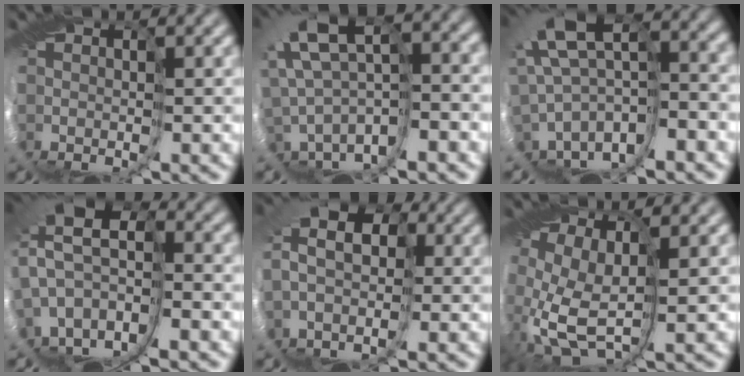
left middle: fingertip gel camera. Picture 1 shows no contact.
{"total": 4.8, "force": [2.1, 0.9, 4.2], "torque": [-0.089, 0.029, 0.035]}
{"total": 6.1, "force": [-0.7, 2.3, 5.6], "torque": [-0.131, 0.022, 0.000]}
{"total": 8.2, "force": [1.0, 4.8, 6.6], "torque": [-0.164, 0.008, 0.028]}
{"total": 6.4, "force": [1.1, 4.3, 4.6], "torque": [-0.069, 0.037, 0.008]}
{"total": 5.7, "force": [0.1, 3.7, 4.4], "torque": [-0.119, -0.014, 0.018]}